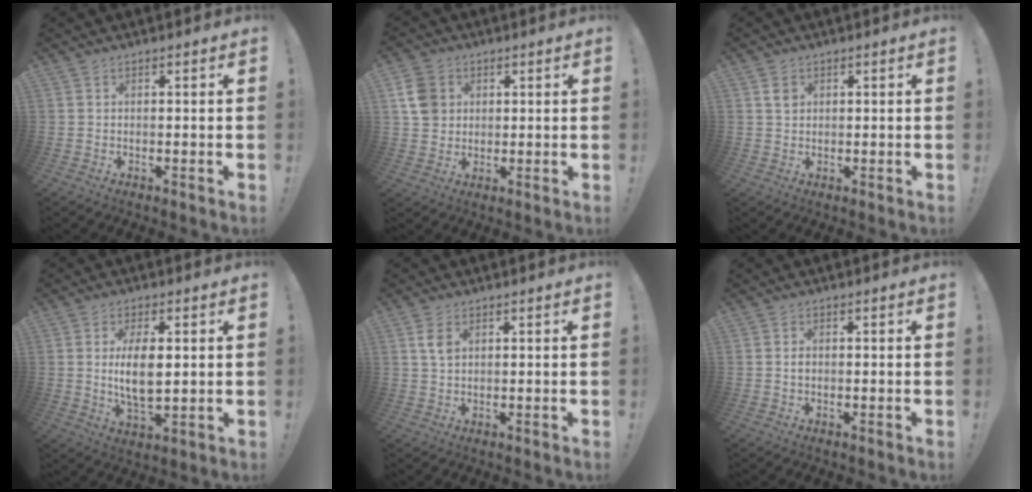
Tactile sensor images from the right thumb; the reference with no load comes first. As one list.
[{"total": 8.8, "force": [2.7, 7.5, 3.8], "torque": [-0.069, -0.004, 0.054]}, {"total": 3.3, "force": [1.4, 2.8, 1.1], "torque": [-0.004, -0.003, 0.022]}, {"total": 9.5, "force": [1.2, 4.4, 8.4], "torque": [-0.158, -0.010, 0.014]}, {"total": 4.4, "force": [1.8, 2.5, 3.2], "torque": [-0.050, -0.002, 0.032]}, {"total": 0.9, "force": [-0.2, 0.8, 0.3], "torque": [-0.003, 0.003, -0.005]}]